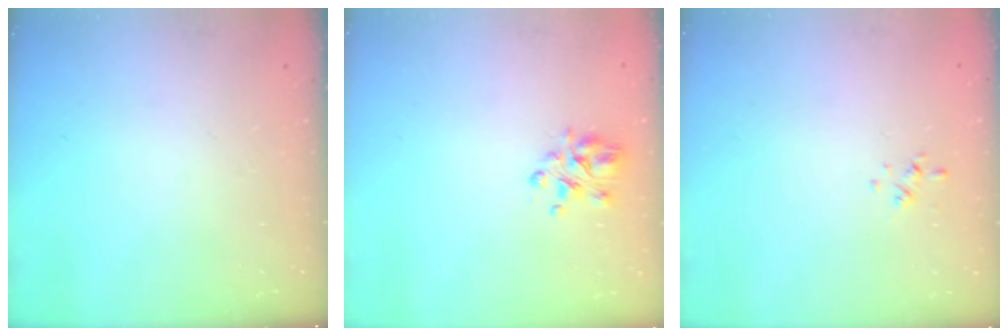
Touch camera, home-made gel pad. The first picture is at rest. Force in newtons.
{"total": 5.1, "press": 4.8, "slide": 1.8}
{"total": 0.6, "press": 0.3, "slide": 0.5}